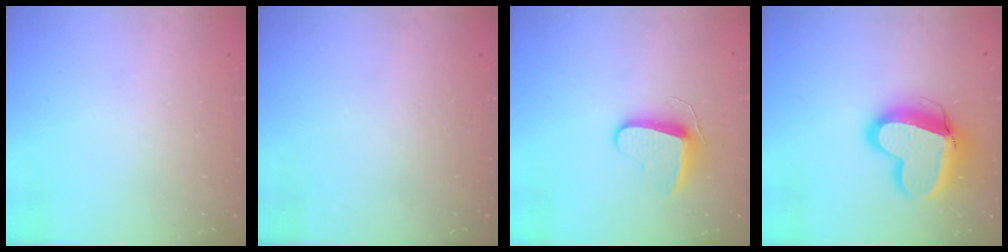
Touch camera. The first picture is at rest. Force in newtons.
{"total": 0.0}
{"total": 8.9, "press": 8.9, "slide": 0.1}
{"total": 16.2, "press": 16.0, "slide": 2.1}